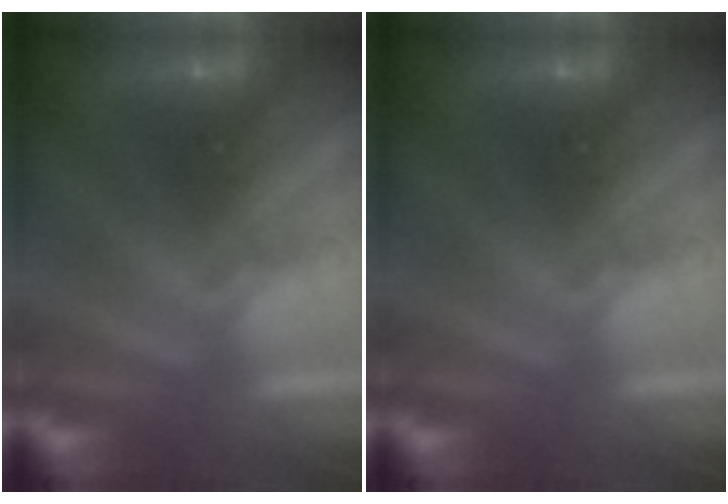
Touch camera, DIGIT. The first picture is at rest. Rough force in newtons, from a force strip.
{"total": 0.0}